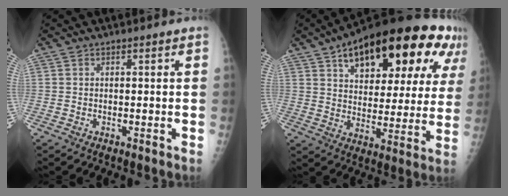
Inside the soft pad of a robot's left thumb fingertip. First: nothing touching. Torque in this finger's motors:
{"motor_torque": [1.27, 1.34, 1.81, -0.96, 0.18]}